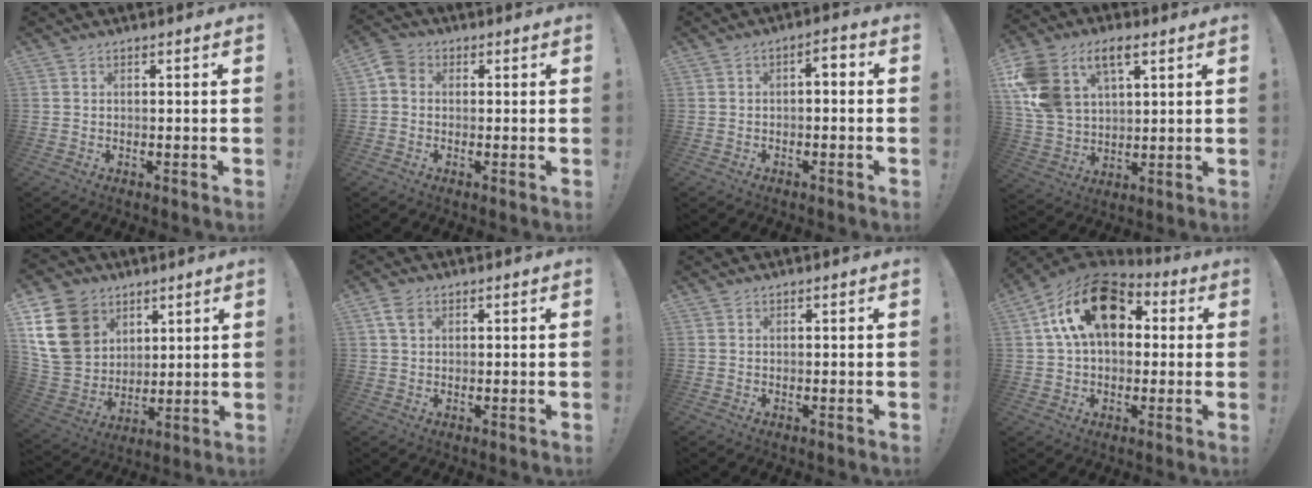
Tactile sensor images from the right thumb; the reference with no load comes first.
{"total": 4.1, "force": [0.0, 3.4, 2.2], "torque": [-0.053, 0.013, 0.003]}
{"total": 3.2, "force": [-1.3, 1.5, 2.5], "torque": [-0.038, 0.010, -0.028]}
{"total": 15.2, "force": [7.4, 9.8, 8.9], "torque": [-0.191, -0.024, 0.141]}
{"total": 18.2, "force": [7.3, 14.4, 8.3], "torque": [-0.153, -0.029, 0.150]}
{"total": 3.6, "force": [1.5, 2.3, 2.3], "torque": [-0.042, 0.001, 0.029]}
{"total": 0.5, "force": [0.5, 0.3, 0.0], "torque": [0.002, 0.000, 0.008]}
{"total": 19.8, "force": [6.3, 12.3, 14.2], "torque": [-0.238, -0.004, 0.111]}